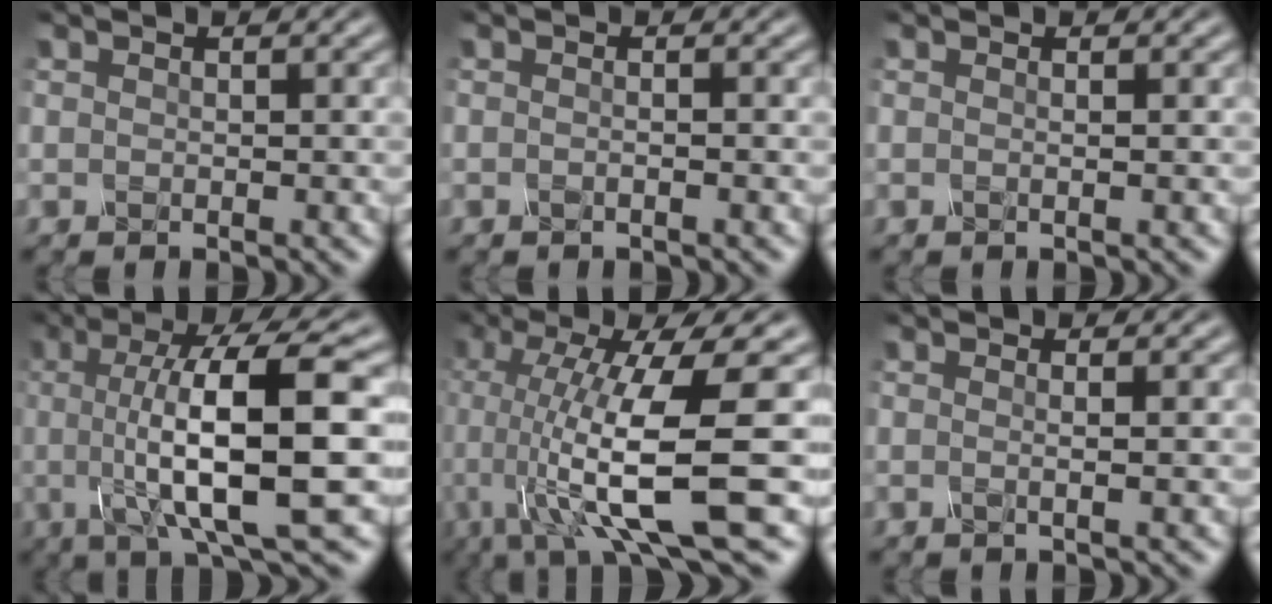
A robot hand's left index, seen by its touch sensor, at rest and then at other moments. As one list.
[{"total": 1.2, "force": [-0.1, 0.6, 1.1], "torque": [-0.001, -0.012, -0.017]}, {"total": 0.8, "force": [0.0, 0.3, 0.7], "torque": [-0.007, -0.001, -0.009]}, {"total": 12.3, "force": [-0.1, 2.9, 12.0], "torque": [-0.161, 0.010, 0.001]}, {"total": 12.3, "force": [-2.1, 2.4, 11.9], "torque": [-0.200, -0.007, -0.026]}, {"total": 1.7, "force": [0.1, 0.7, 1.5], "torque": [-0.017, 0.000, -0.021]}]